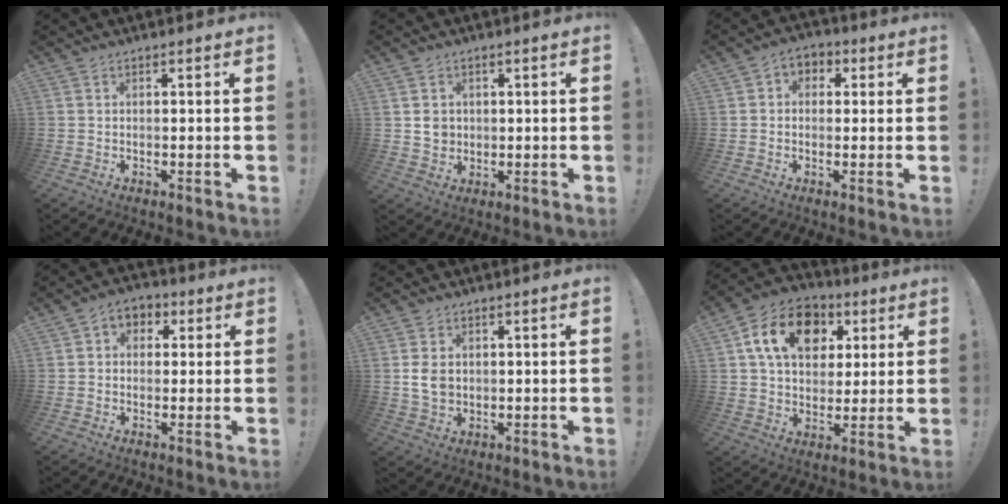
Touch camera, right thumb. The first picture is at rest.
{"total": 4.4, "force": [1.3, 3.9, 1.4], "torque": [-0.017, -0.001, 0.025]}
{"total": 4.4, "force": [-0.1, 4.0, 1.9], "torque": [-0.028, 0.012, 0.000]}
{"total": 5.0, "force": [0.4, 4.5, 2.1], "torque": [-0.025, 0.010, 0.010]}
{"total": 5.9, "force": [0.9, 4.6, 3.7], "torque": [-0.066, 0.001, 0.016]}
{"total": 18.2, "force": [6.7, 12.9, 11.0], "torque": [-0.167, -0.009, 0.125]}